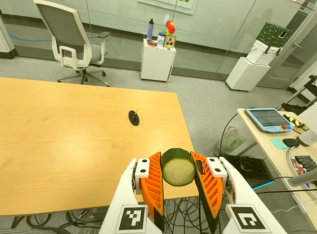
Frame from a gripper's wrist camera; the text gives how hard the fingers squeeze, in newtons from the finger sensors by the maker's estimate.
{"total": 13.2, "left": 14.0, "right": 12.3}